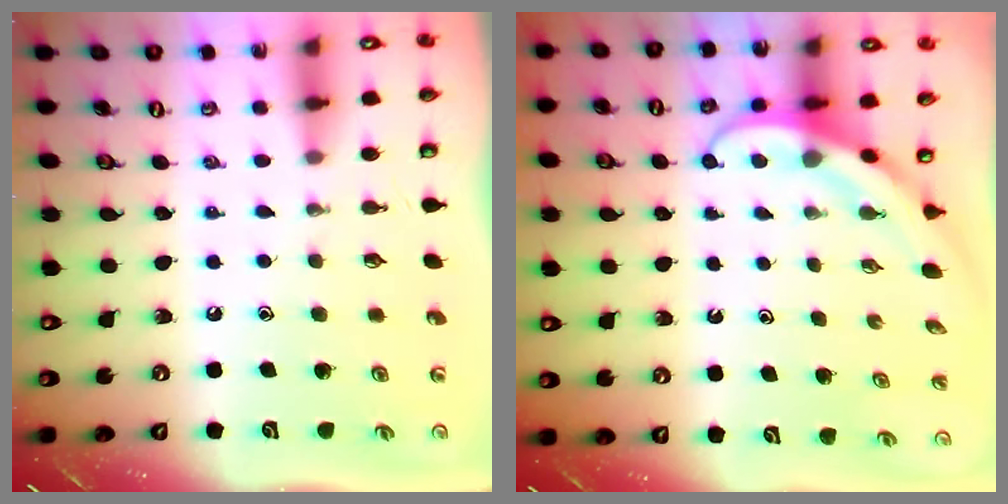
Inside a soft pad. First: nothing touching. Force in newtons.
{"total": 4.0, "press": 3.9, "slide": 0.3}